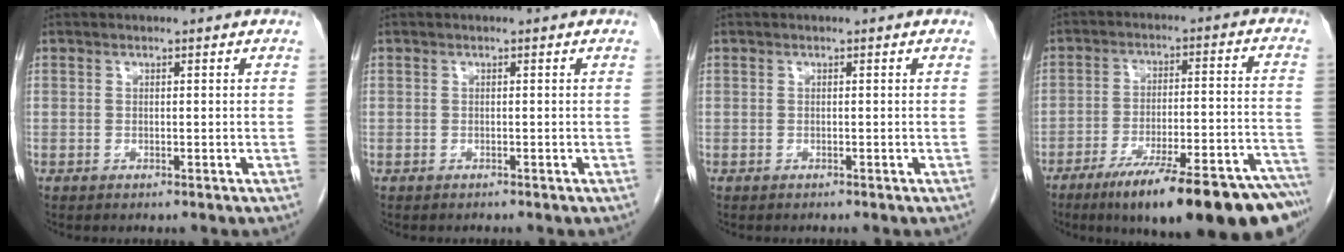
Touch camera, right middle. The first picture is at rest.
{"total": 0.0}
{"total": 0.0}
{"total": 24.1, "force": [-18.3, 2.5, 15.5], "torque": [-0.153, 0.005, -0.263]}